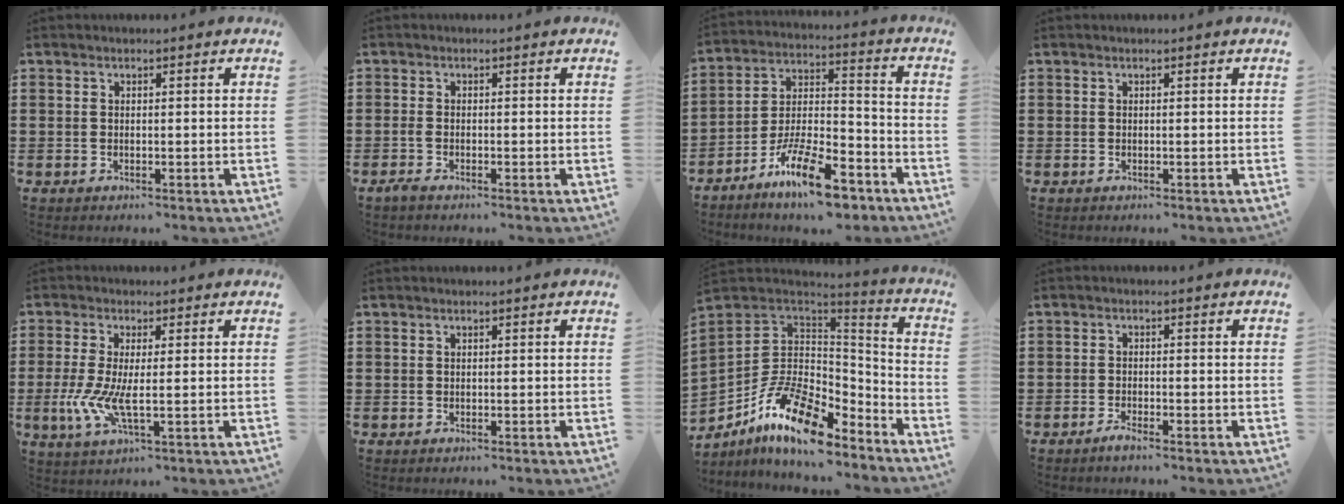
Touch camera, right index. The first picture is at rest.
{"total": 1.1, "force": [-0.8, 0.2, 0.8], "torque": [-0.024, -0.006, -0.017]}
{"total": 12.5, "force": [-9.1, 3.3, 8.0], "torque": [-0.148, 0.032, -0.169]}
{"total": 0.0}
{"total": 5.9, "force": [-0.7, 1.5, 5.6], "torque": [-0.131, -0.015, -0.017]}
{"total": 0.0}
{"total": 14.2, "force": [-7.9, 7.0, 9.4], "torque": [-0.201, 0.021, -0.140]}
{"total": 1.6, "force": [-1.4, 0.0, 0.8], "torque": [-0.022, -0.007, -0.027]}